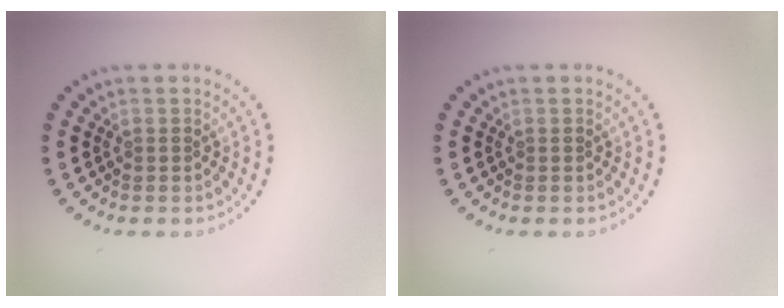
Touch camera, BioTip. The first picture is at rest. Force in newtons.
{"total": 0.0}